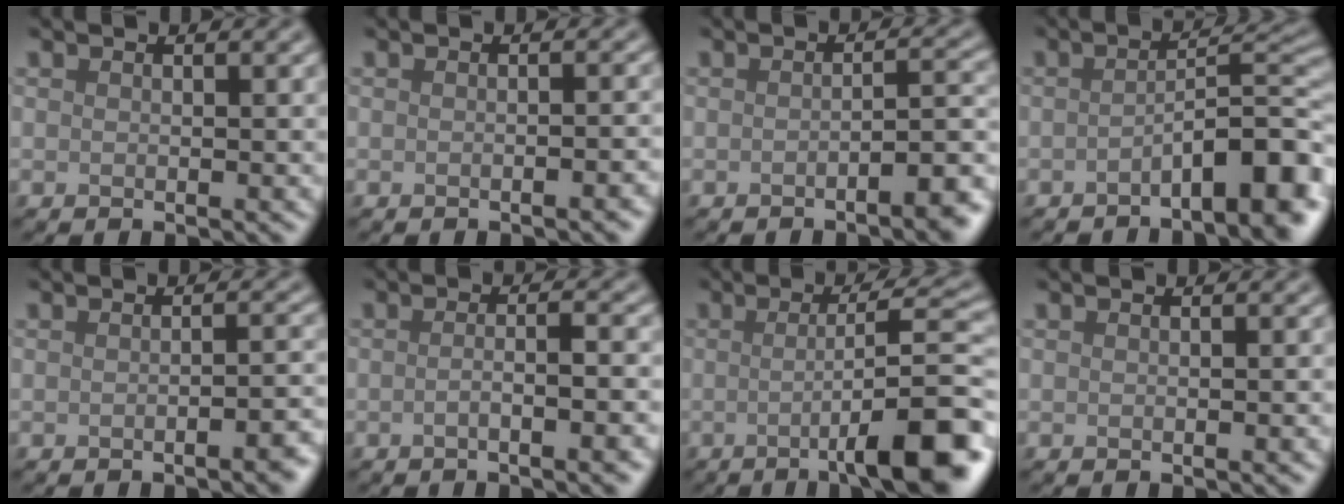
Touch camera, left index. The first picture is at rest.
{"total": 1.7, "force": [-0.7, 0.5, 1.5], "torque": [-0.012, 0.003, -0.008]}
{"total": 4.5, "force": [-2.3, 1.1, 3.8], "torque": [-0.039, 0.009, -0.038]}
{"total": 6.9, "force": [-3.1, 1.7, 5.9], "torque": [-0.075, 0.014, -0.052]}
{"total": 2.7, "force": [-1.2, 0.7, 2.3], "torque": [-0.024, 0.004, -0.021]}
{"total": 4.1, "force": [-1.3, 1.1, 3.7], "torque": [-0.040, 0.004, -0.022]}
{"total": 10.6, "force": [-2.4, 2.0, 10.2], "torque": [-0.124, 0.005, -0.043]}
{"total": 0.8, "force": [-0.3, 0.1, 0.8], "torque": [-0.006, 0.003, -0.004]}